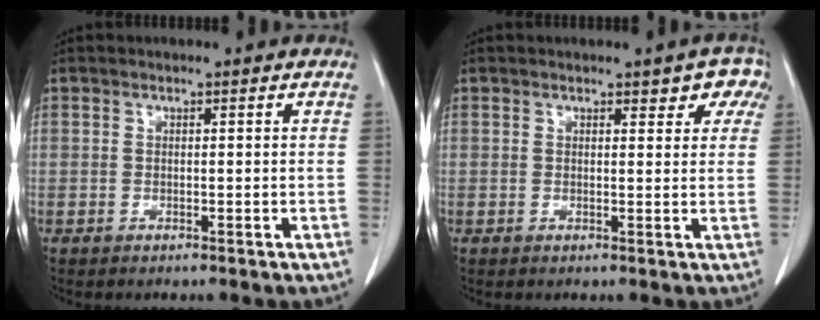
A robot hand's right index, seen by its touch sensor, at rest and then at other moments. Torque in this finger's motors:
{"motor_torque": [0.13, 0.19, 0.02, 0.00]}